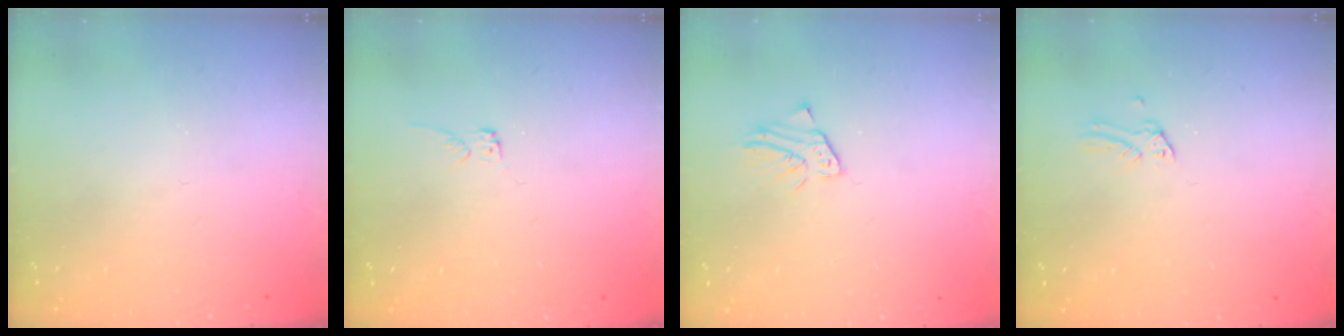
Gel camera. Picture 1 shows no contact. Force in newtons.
{"total": 2.8, "press": 2.8, "slide": 0.1}
{"total": 1.5, "press": 1.5, "slide": 0.1}
{"total": 0.0}